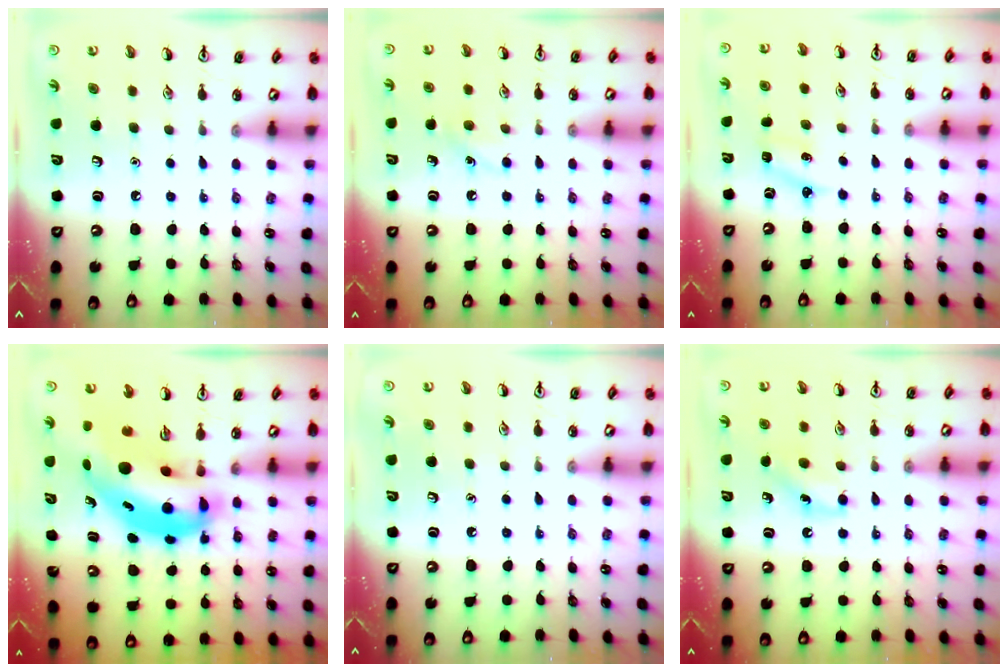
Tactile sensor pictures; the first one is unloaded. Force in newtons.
{"total": 6.5, "press": 6.3, "slide": 1.7}
{"total": 2.9, "press": 2.7, "slide": 0.9}
{"total": 10.6, "press": 10.2, "slide": 2.9}
{"total": 0.0}
{"total": 7.5, "press": 7.3, "slide": 1.8}